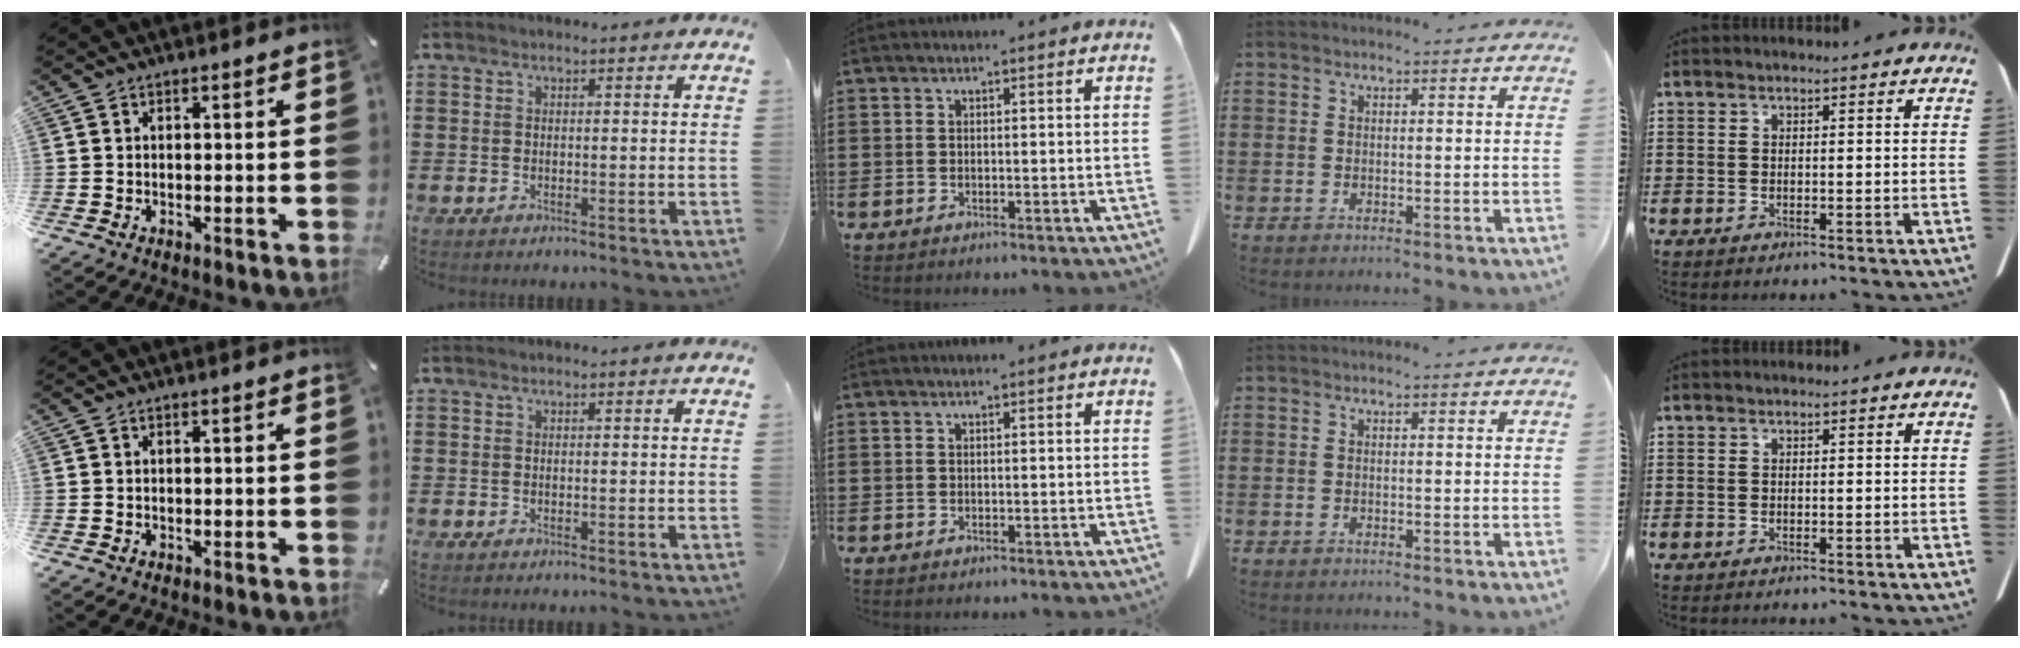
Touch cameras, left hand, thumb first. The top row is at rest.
{}